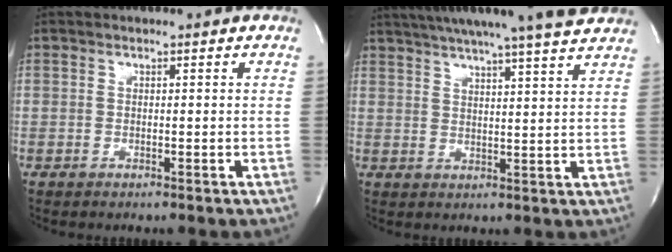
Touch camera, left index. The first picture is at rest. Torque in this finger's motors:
{"motor_torque": [1.07, -1.07, 0.83, 0.15]}